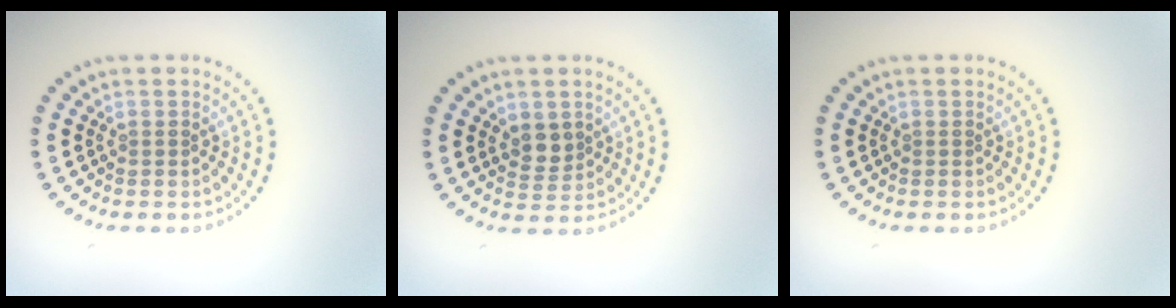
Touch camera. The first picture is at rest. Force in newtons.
{"total": 2.0, "press": 1.8, "slide": 0.9}
{"total": 0.0}